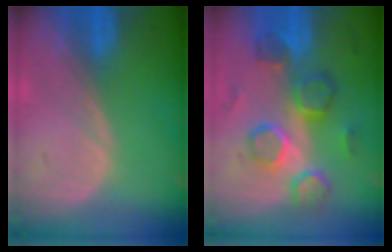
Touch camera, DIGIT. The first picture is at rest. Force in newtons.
{"total": 9.0, "press": 8.6, "slide": 2.8}